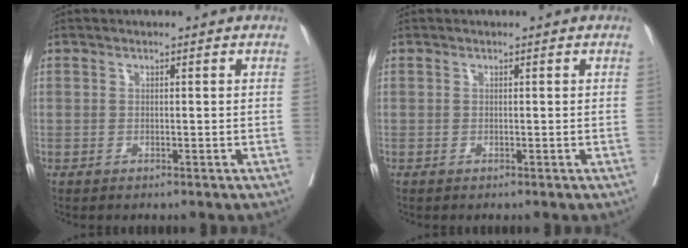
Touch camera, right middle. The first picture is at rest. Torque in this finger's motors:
{"motor_torque": [0.00, 0.00, 0.00, 0.00]}